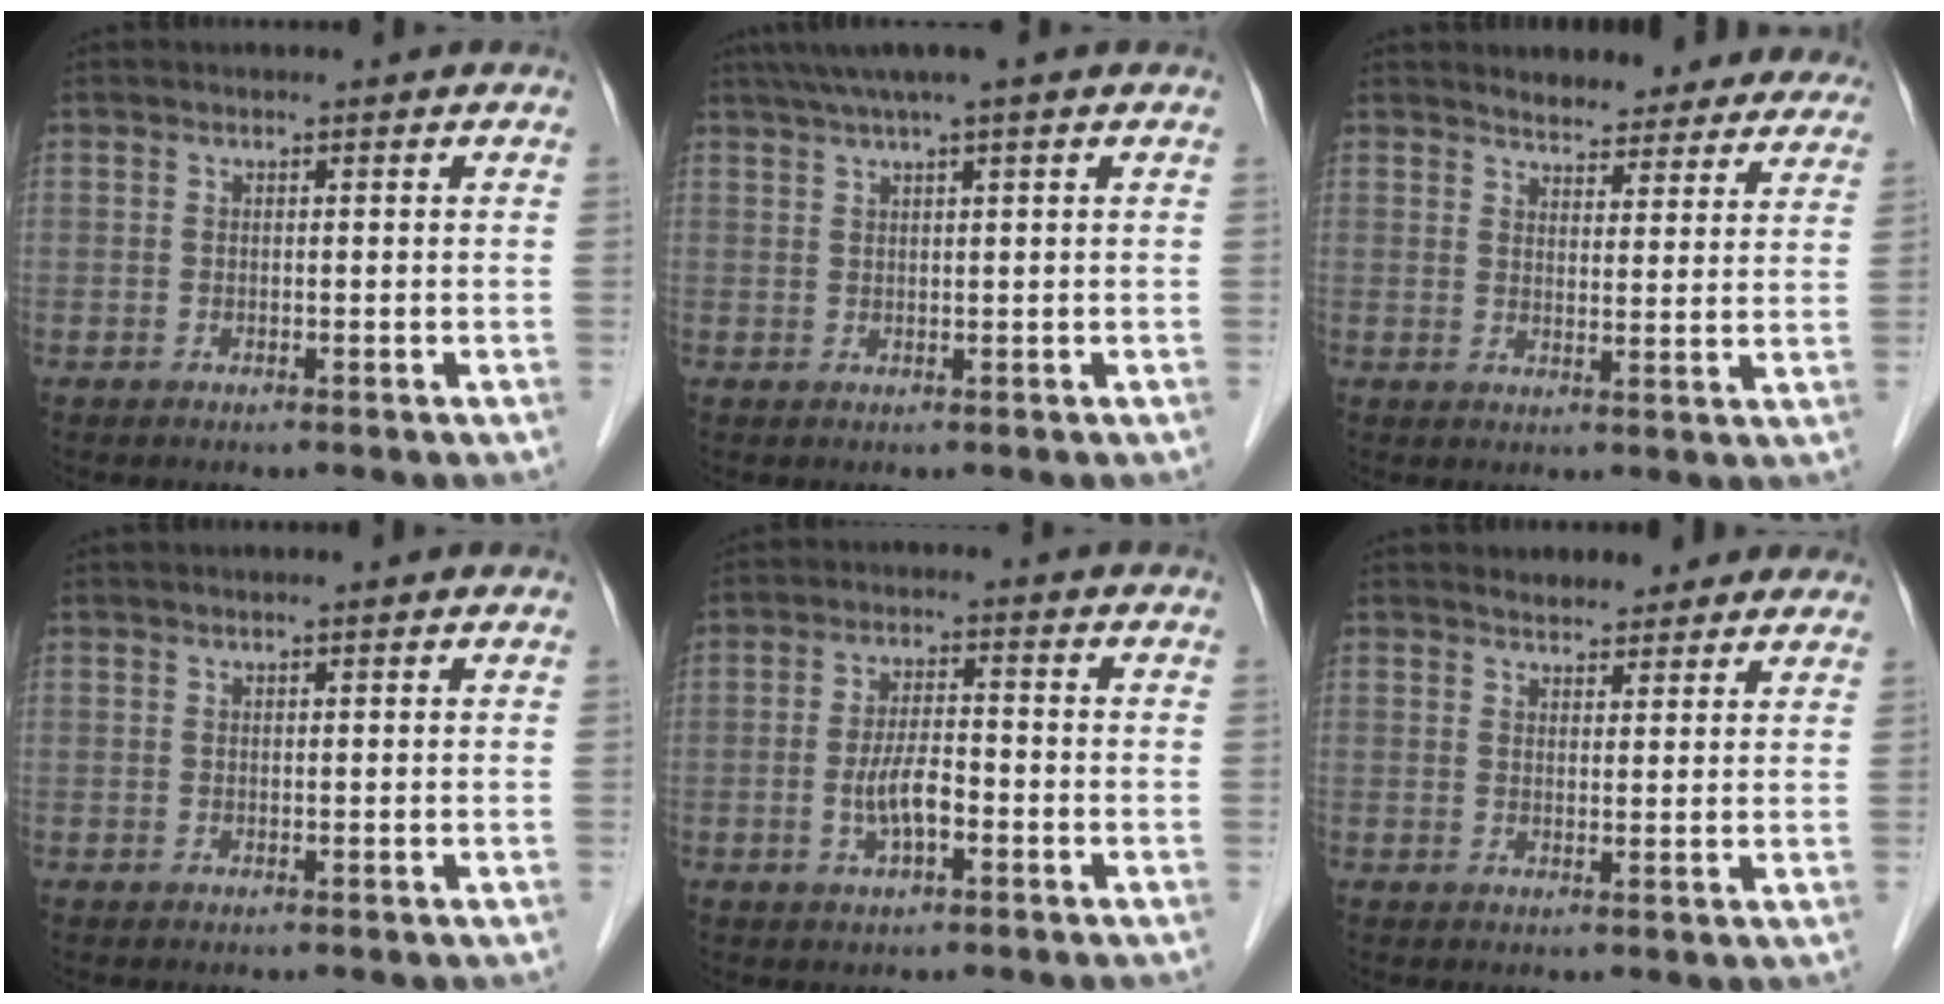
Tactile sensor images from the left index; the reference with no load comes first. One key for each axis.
{"total": 5.5, "fx": 3.8, "fy": -0.7, "fz": 3.9, "tx": -0.069, "ty": 0.032, "tz": 0.066}
{"total": 14.6, "fx": 13.6, "fy": 4.3, "fz": 3.3, "tx": -0.008, "ty": -0.010, "tz": 0.145}
{"total": 0.5, "fx": 0.4, "fy": -0.1, "fz": 0.3, "tx": -0.006, "ty": 0.006, "tz": 0.010}
{"total": 5.1, "fx": -1.7, "fy": 1.7, "fz": 4.5, "tx": -0.092, "ty": 0.006, "tz": -0.030}
{"total": 5.6, "fx": 4.9, "fy": 2.2, "fz": 1.3, "tx": -0.007, "ty": 0.016, "tz": 0.061}